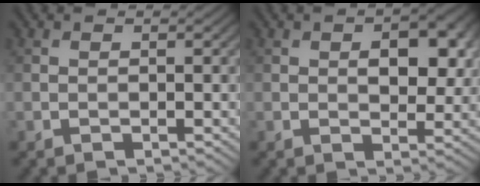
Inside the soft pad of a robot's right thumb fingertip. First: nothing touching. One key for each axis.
{"total": 6.4, "fx": 1.2, "fy": 3.7, "fz": 5.1, "tx": -0.068, "ty": 0.000, "tz": 0.020}